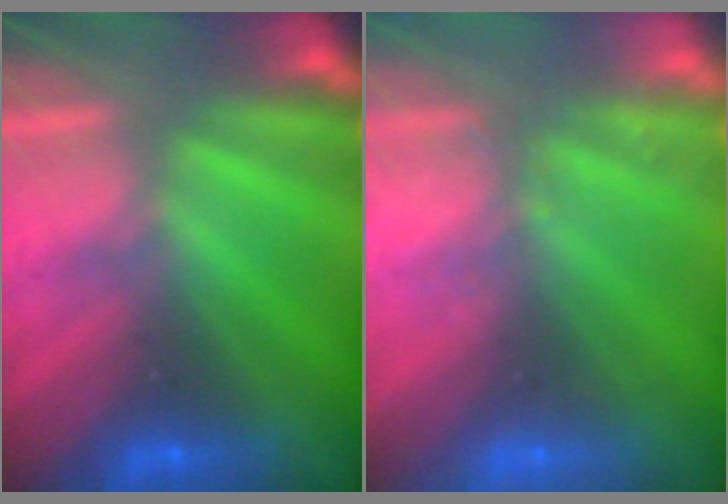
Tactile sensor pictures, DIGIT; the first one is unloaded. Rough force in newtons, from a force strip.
{"total": 2.4}